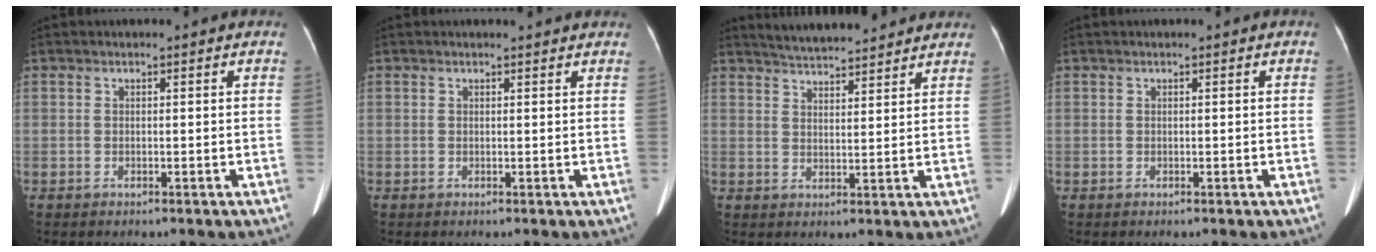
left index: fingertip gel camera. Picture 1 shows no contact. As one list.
[{"total": 2.8, "force": [2.7, 0.2, 0.6], "torque": [-0.011, 0.007, 0.024]}, {"total": 10.6, "force": [10.0, 1.4, 3.4], "torque": [-0.054, 0.022, 0.139]}, {"total": 0.0}]